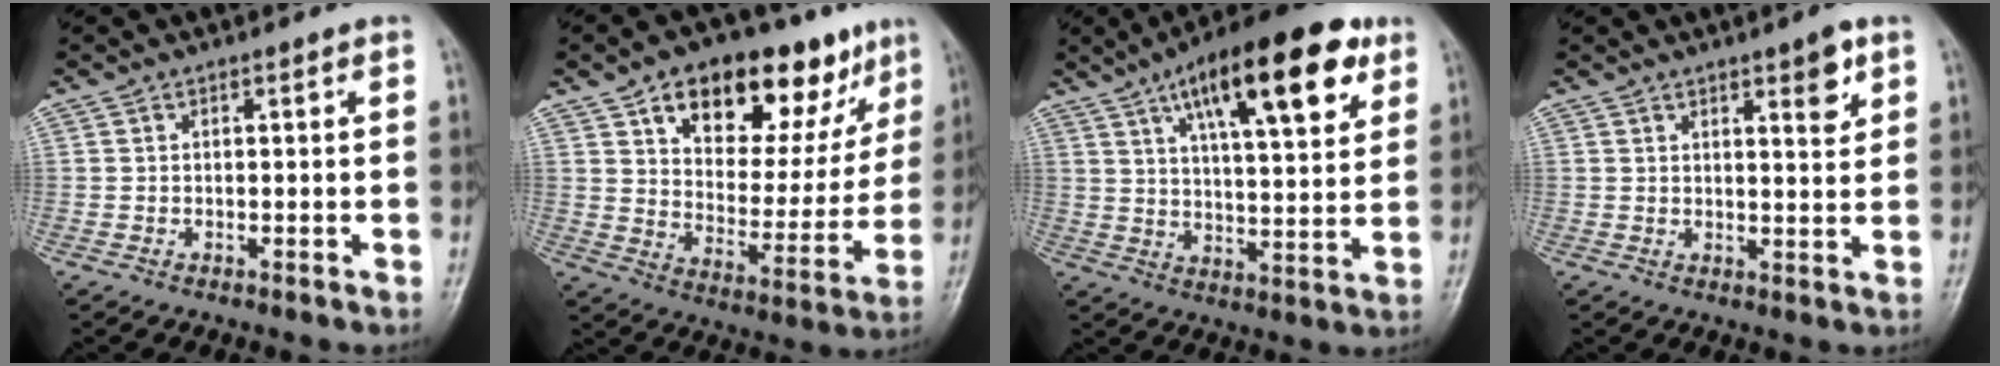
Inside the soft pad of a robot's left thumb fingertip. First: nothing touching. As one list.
[{"total": 22.4, "force": [12.3, 11.6, 14.7], "torque": [-0.161, -0.029, 0.190]}, {"total": 20.4, "force": [10.2, 6.9, 16.3], "torque": [-0.224, -0.020, 0.156]}, {"total": 5.1, "force": [2.8, 1.5, 3.9], "torque": [-0.045, -0.017, 0.038]}]